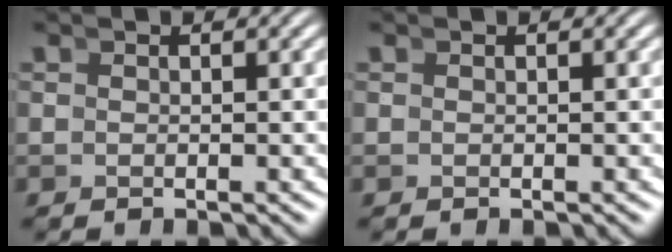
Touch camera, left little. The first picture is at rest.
{"total": 0.0}